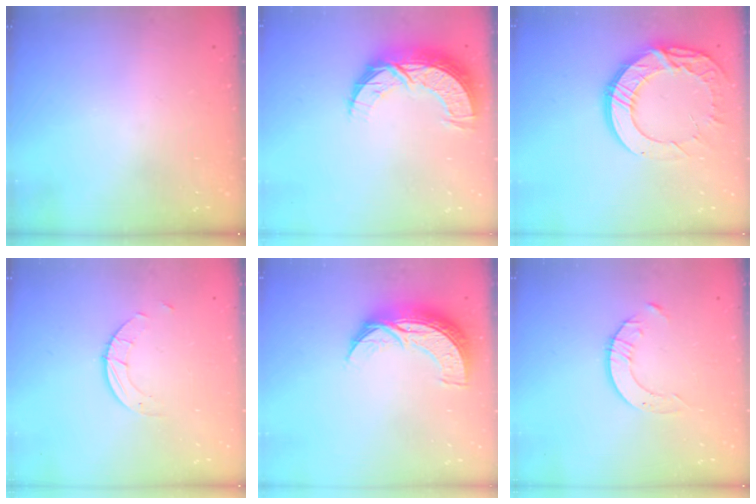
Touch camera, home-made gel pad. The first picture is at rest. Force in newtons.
{"total": 11.7, "press": 11.6, "slide": 0.9}
{"total": 15.9, "press": 15.9, "slide": 1.3}
{"total": 2.6, "press": 2.6, "slide": 0.3}
{"total": 11.7, "press": 11.7, "slide": 0.6}
{"total": 3.1, "press": 3.1, "slide": 0.4}